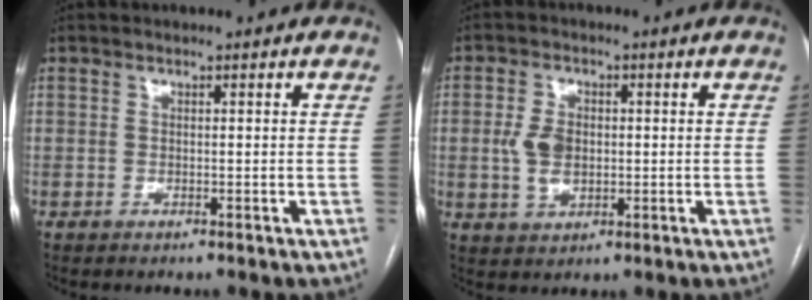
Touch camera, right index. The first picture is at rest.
{"total": 5.1, "force": [0.0, 3.3, 3.9], "torque": [-0.086, 0.009, 0.006]}